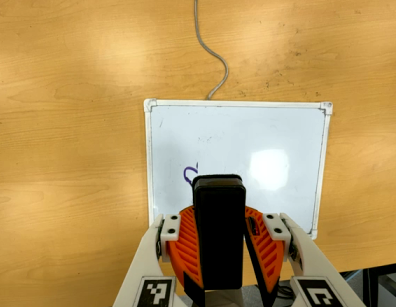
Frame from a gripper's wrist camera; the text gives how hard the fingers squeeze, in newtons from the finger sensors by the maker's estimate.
{"total": 9.7, "left": 9.1, "right": 10.4}